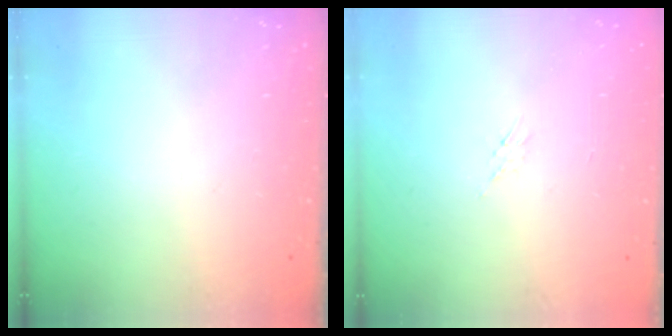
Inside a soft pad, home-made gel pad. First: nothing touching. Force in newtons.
{"total": 2.6, "press": 2.6, "slide": 0.2}